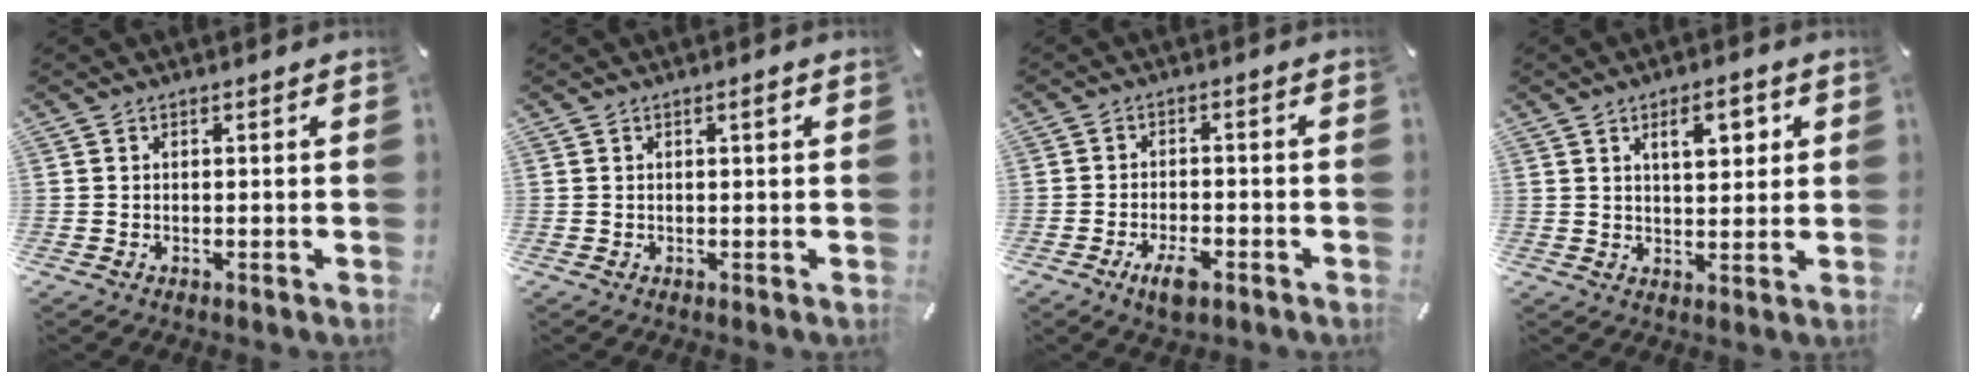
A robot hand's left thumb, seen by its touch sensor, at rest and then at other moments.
{"total": 1.1, "force": [0.4, 0.2, 1.0], "torque": [-0.019, 0.004, 0.005]}
{"total": 5.6, "force": [-3.2, 2.4, 3.8], "torque": [-0.077, 0.011, -0.059]}
{"total": 6.9, "force": [3.1, 3.2, 5.3], "torque": [-0.073, -0.008, 0.044]}